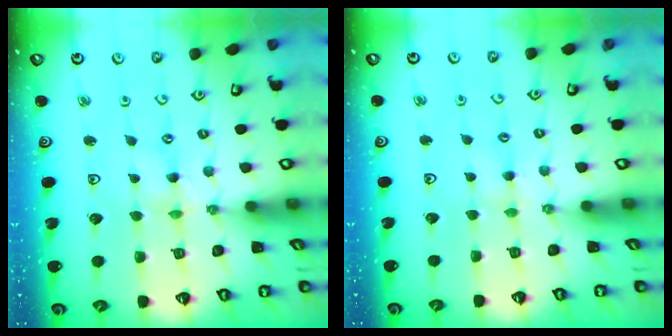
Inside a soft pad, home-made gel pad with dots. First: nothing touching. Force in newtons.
{"total": 2.4, "press": 2.4, "slide": 0.4}